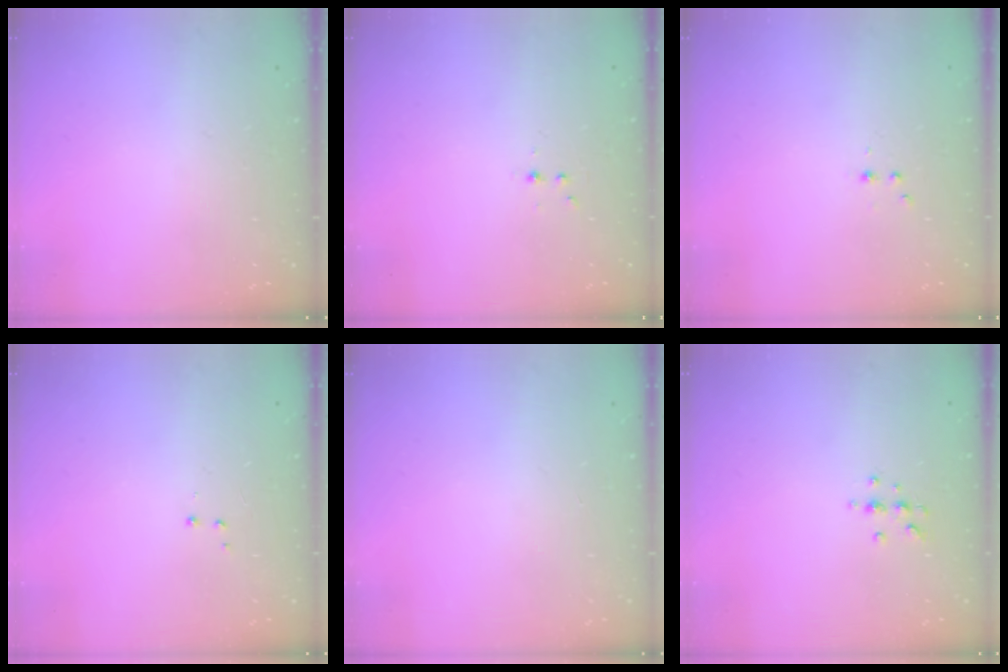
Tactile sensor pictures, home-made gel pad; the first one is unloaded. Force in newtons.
{"total": 2.8, "press": 2.4, "slide": 1.5}
{"total": 2.3, "press": 2.1, "slide": 0.9}
{"total": 3.0, "press": 2.9, "slide": 0.7}
{"total": 0.0}
{"total": 5.1, "press": 4.8, "slide": 1.8}